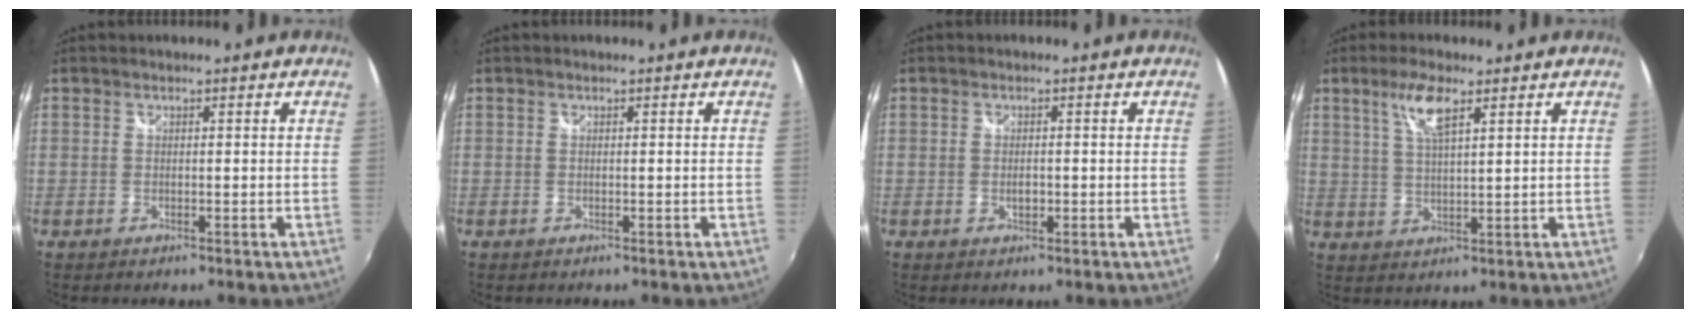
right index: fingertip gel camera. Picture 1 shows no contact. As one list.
[{"total": 0.0}, {"total": 1.7, "force": [-0.4, 1.0, 1.3], "torque": [-0.023, -0.001, -0.007]}, {"total": 6.1, "force": [3.3, 1.4, 4.9], "torque": [-0.096, 0.004, 0.066]}]